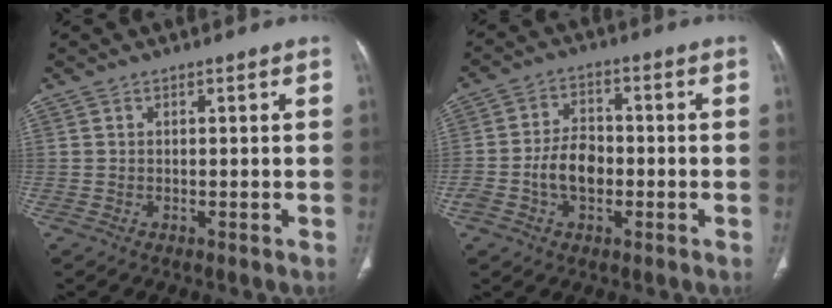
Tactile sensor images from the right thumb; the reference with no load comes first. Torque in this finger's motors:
{"motor_torque": [1.46, 1.24, 0.91, -0.19, 0.07]}